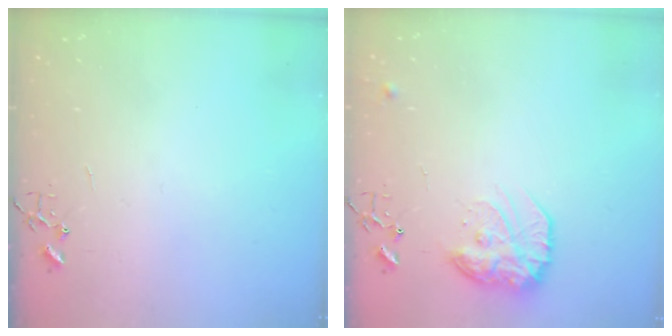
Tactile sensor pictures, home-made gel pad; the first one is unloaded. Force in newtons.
{"total": 15.0, "press": 15.0, "slide": 1.2}